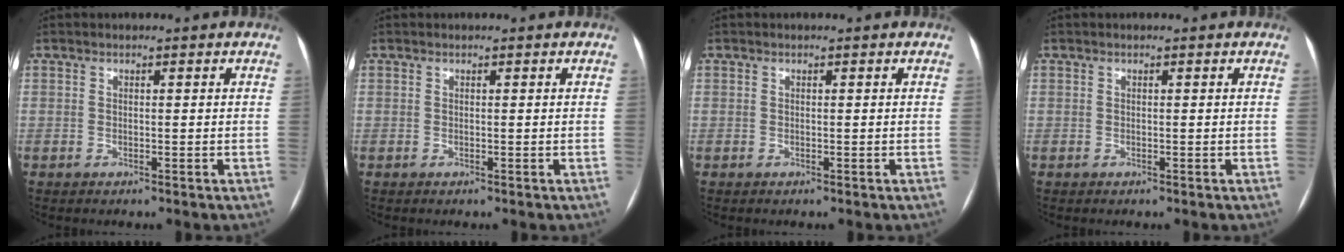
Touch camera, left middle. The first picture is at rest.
{"total": 0.0}
{"total": 0.0}
{"total": 0.0}